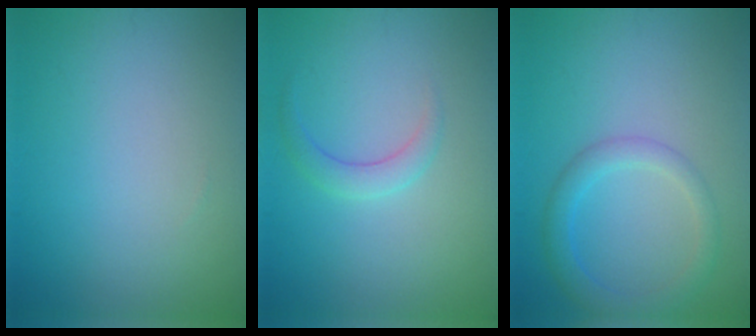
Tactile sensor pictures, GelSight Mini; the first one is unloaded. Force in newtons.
{"total": 1.7, "press": 1.7, "slide": 0.1}
{"total": 2.8, "press": 2.8, "slide": 0.2}